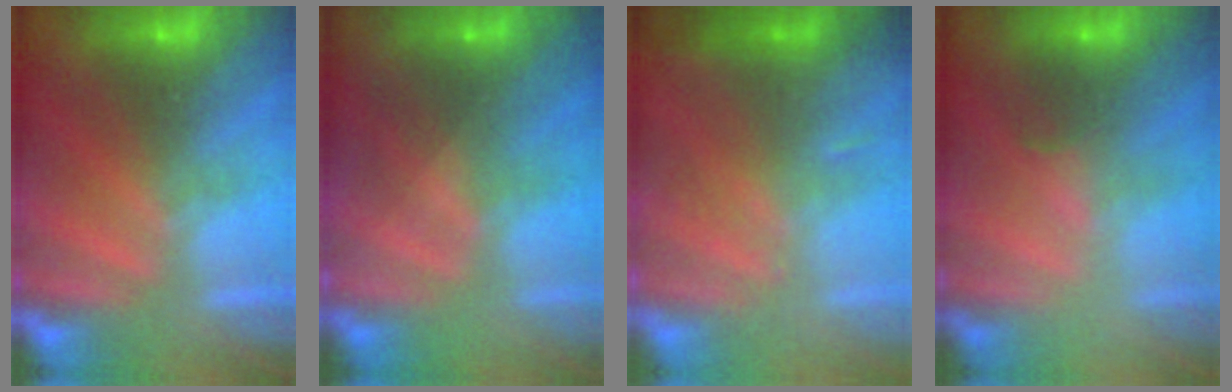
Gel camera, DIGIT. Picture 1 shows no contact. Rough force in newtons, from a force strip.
{"total": 1.7}
{"total": 2.5}
{"total": 2.1}